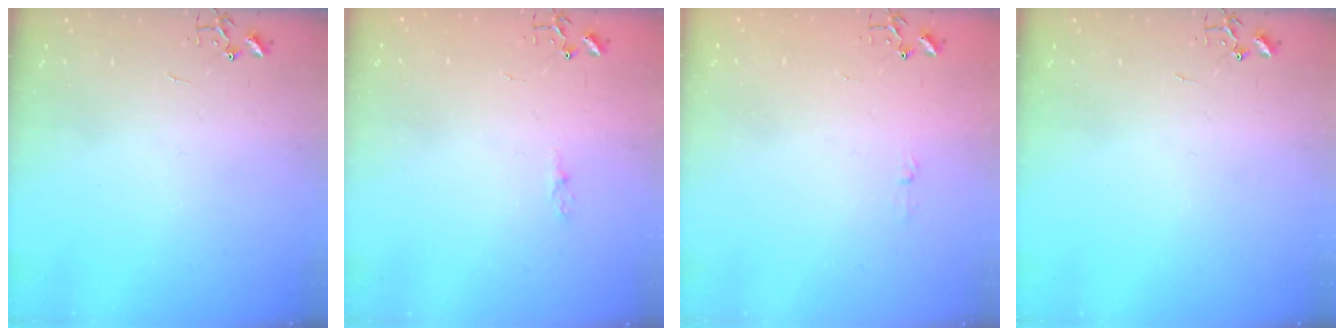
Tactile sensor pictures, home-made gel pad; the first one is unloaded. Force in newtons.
{"total": 3.3, "press": 3.3, "slide": 0.4}
{"total": 3.5, "press": 3.5, "slide": 0.4}
{"total": 0.0}